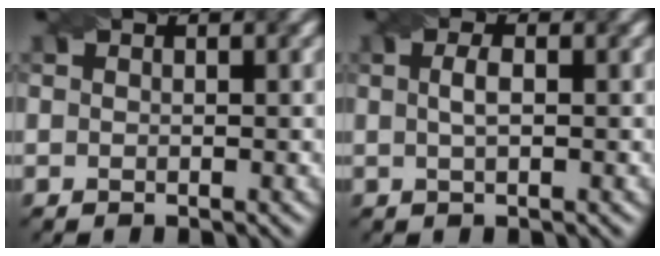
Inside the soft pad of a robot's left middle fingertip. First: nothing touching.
{"total": 1.4, "force": [0.1, 0.4, 1.4], "torque": [-0.030, 0.006, 0.001]}